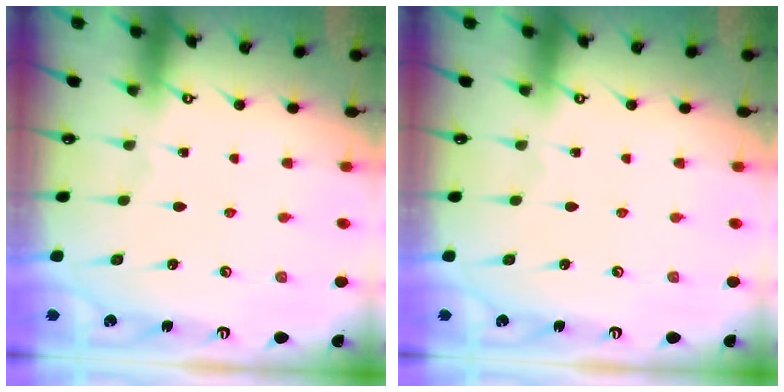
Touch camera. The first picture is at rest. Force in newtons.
{"total": 0.0}